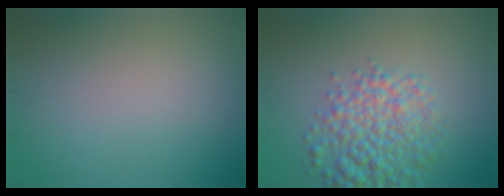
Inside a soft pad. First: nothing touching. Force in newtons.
{"total": 5.7, "press": 5.7, "slide": 0.3}